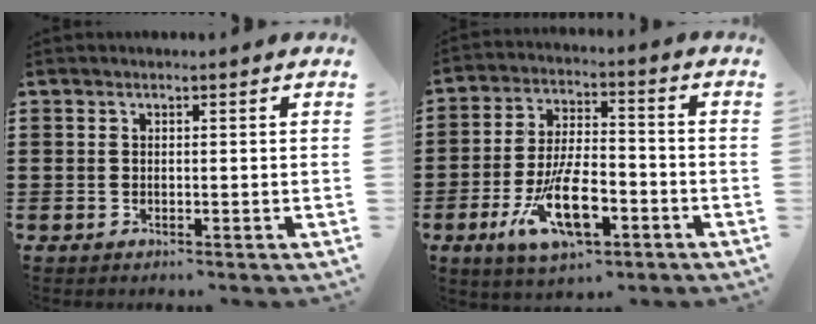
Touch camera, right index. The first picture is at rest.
{"total": 11.9, "force": [-5.0, 4.9, 9.6], "torque": [-0.186, -0.002, -0.089]}